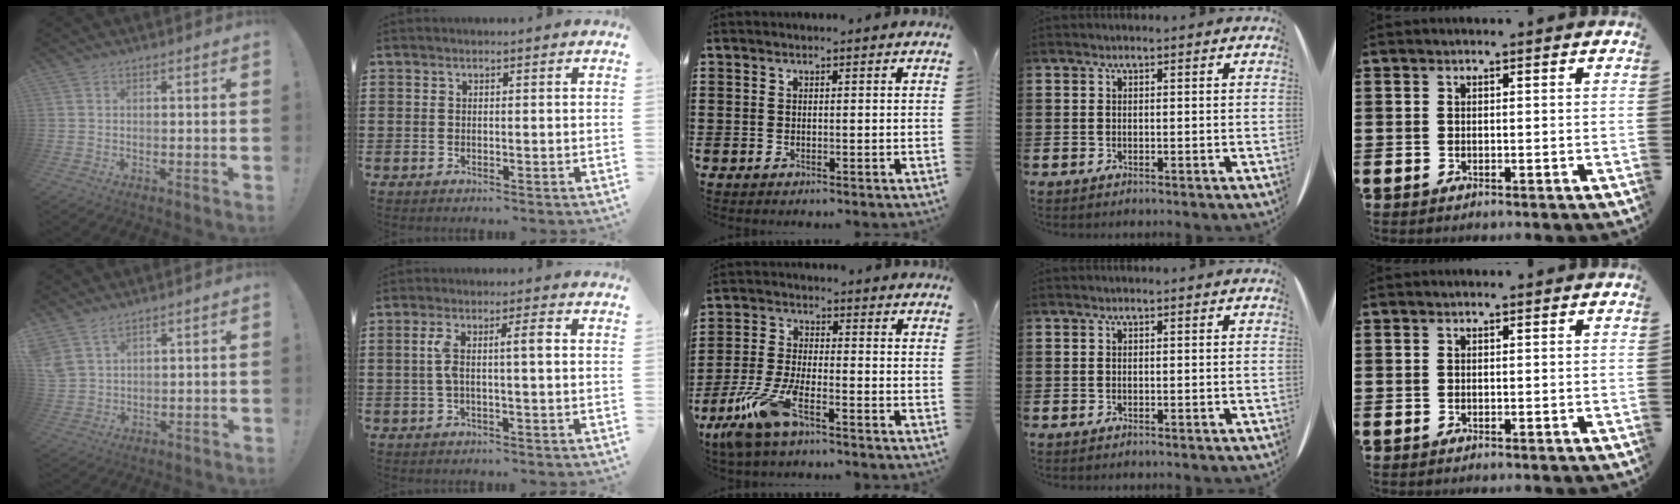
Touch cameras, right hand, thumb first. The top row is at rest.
{"thumb": {"total": 4.9, "force": [3.8, 1.9, 2.5], "torque": [-0.053, -0.015, 0.076]}, "index": {"total": 5.0, "force": [0.1, 1.0, 4.9], "torque": [-0.098, 0.007, -0.006]}, "middle": {"total": 8.8, "force": [-5.5, 2.3, 6.5], "torque": [-0.161, -0.016, -0.110]}}